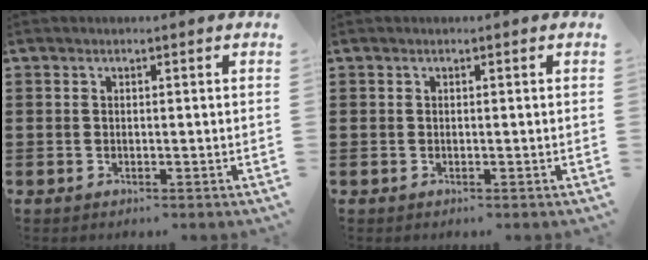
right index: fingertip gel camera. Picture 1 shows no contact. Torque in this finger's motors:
{"motor_torque": [0.49, 0.96, 0.00, 0.00]}